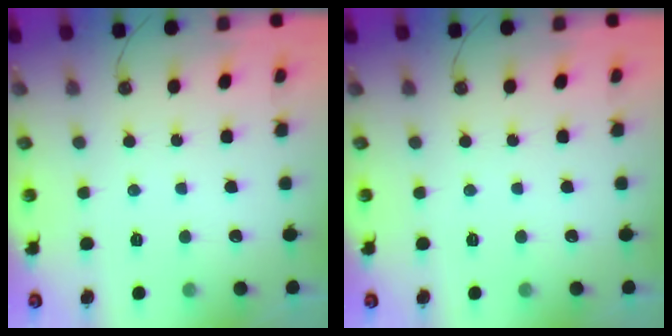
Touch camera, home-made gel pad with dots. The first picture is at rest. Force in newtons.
{"total": 0.0}